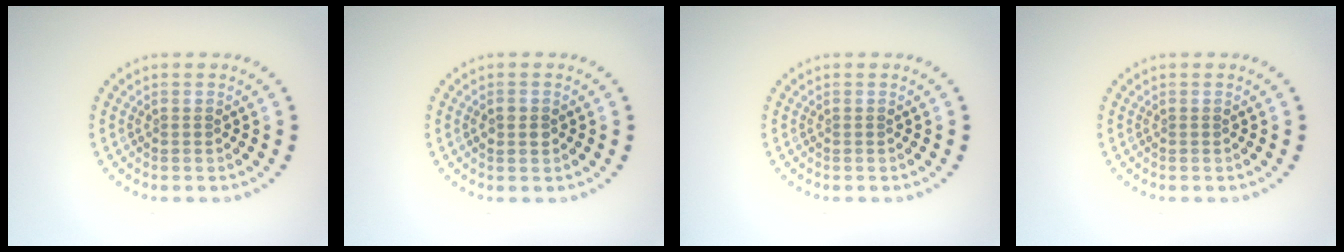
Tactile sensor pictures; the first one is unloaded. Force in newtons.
{"total": 1.7, "press": 1.7, "slide": 0.1}
{"total": 0.0}
{"total": 0.0}